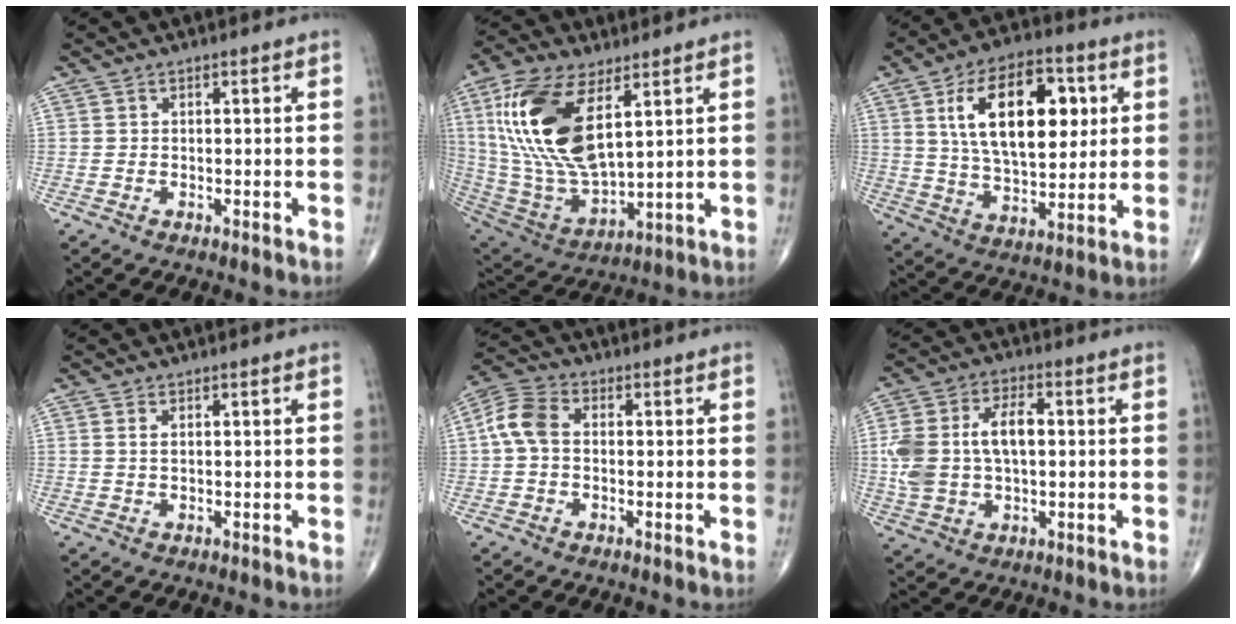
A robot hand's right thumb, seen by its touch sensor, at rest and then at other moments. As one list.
[{"total": 22.1, "force": [7.4, 10.2, 18.1], "torque": [-0.366, -0.031, 0.145]}, {"total": 19.6, "force": [5.3, 10.2, 15.9], "torque": [-0.230, -0.009, 0.092]}, {"total": 1.0, "force": [0.4, 0.4, 0.8], "torque": [-0.020, 0.003, 0.010]}, {"total": 6.4, "force": [0.2, 4.4, 4.7], "torque": [-0.099, 0.020, -0.005]}, {"total": 12.5, "force": [0.8, 7.4, 10.1], "torque": [-0.205, 0.021, 0.020]}]